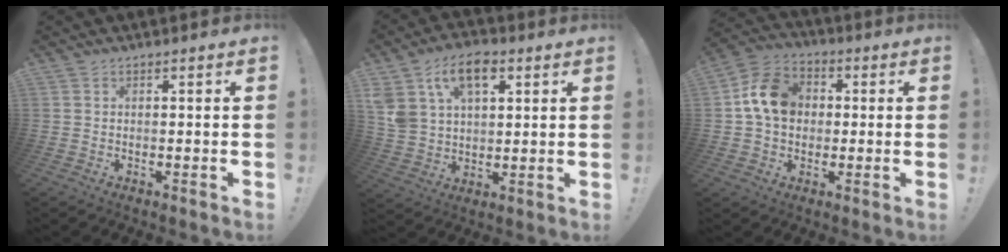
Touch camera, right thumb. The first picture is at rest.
{"total": 14.4, "force": [6.9, 9.1, 8.7], "torque": [-0.155, -0.020, 0.130]}
{"total": 13.3, "force": [2.2, 10.7, 7.7], "torque": [-0.120, 0.011, 0.048]}